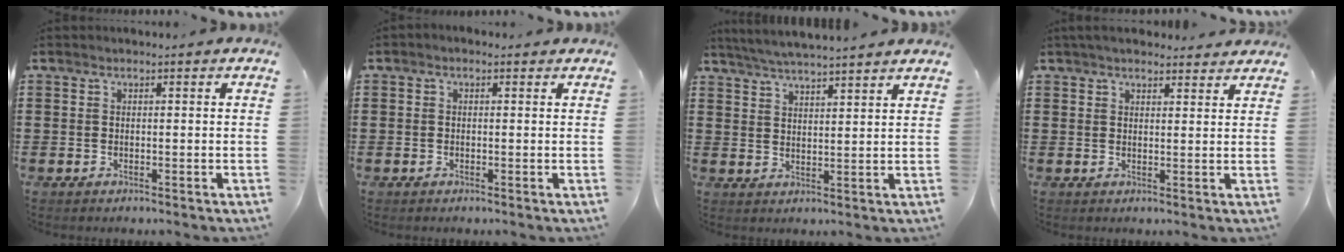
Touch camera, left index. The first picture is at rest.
{"total": 0.6, "force": [-0.3, 0.5, 0.2], "torque": [-0.006, 0.001, -0.007]}
{"total": 4.4, "force": [4.2, -0.6, 1.2], "torque": [-0.037, -0.018, 0.075]}
{"total": 3.1, "force": [2.9, 0.8, 0.9], "torque": [-0.025, -0.003, 0.055]}